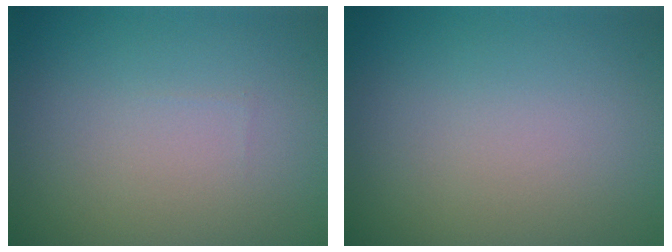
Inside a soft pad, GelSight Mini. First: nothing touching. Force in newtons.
{"total": 0.0}